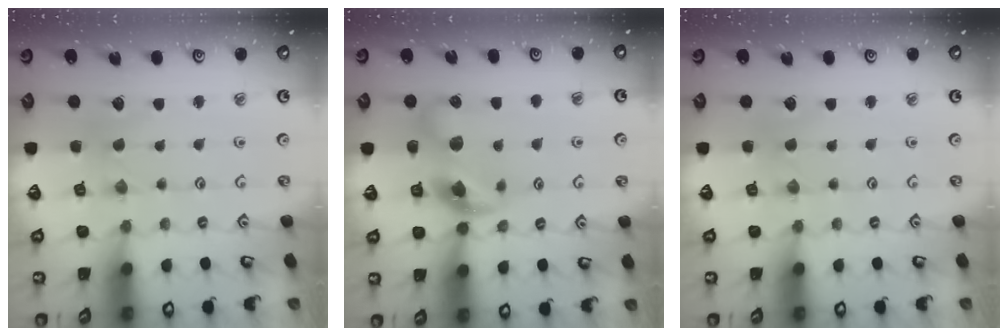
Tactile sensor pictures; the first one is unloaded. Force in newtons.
{"total": 11.2, "press": 11.1, "slide": 1.7}
{"total": 0.6, "press": 0.6, "slide": 0.1}